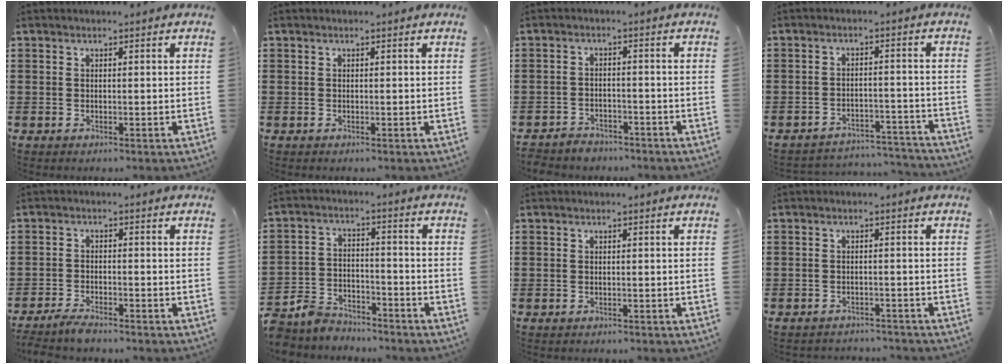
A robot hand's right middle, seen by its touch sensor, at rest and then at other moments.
{"total": 0.0}
{"total": 2.8, "force": [-2.7, 0.7, -0.1], "torque": [-0.006, 0.001, -0.059]}
{"total": 4.0, "force": [-3.9, 0.4, 0.2], "torque": [-0.007, 0.005, -0.084]}
{"total": 2.5, "force": [-2.3, 0.2, 1.0], "torque": [-0.034, -0.001, -0.051]}
{"total": 5.4, "force": [-5.2, 1.2, 0.4], "torque": [-0.025, 0.004, -0.110]}
{"total": 0.7, "force": [-0.5, 0.4, -0.1], "torque": [0.002, 0.004, -0.013]}
{"total": 2.1, "force": [-2.1, 0.4, -0.3], "torque": [-0.001, 0.002, -0.048]}